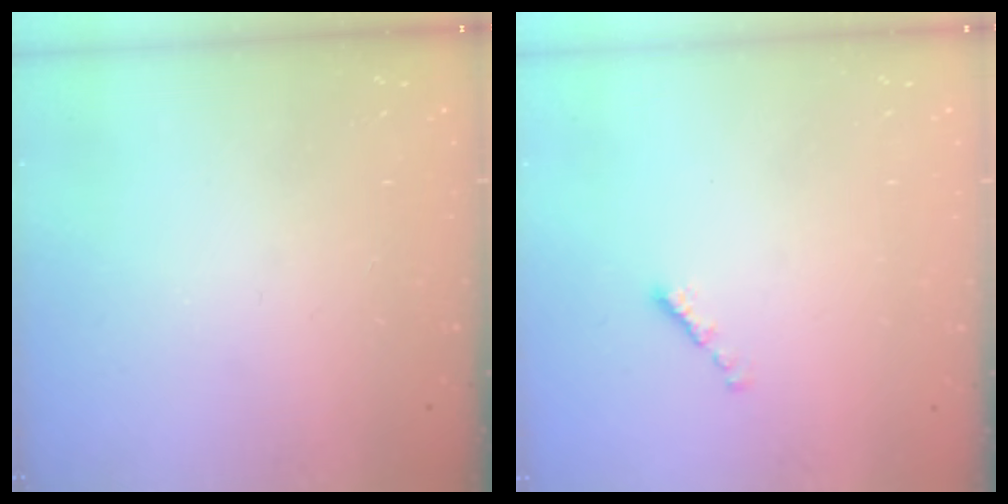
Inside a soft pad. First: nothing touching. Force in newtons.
{"total": 0.7, "press": 0.5, "slide": 0.4}